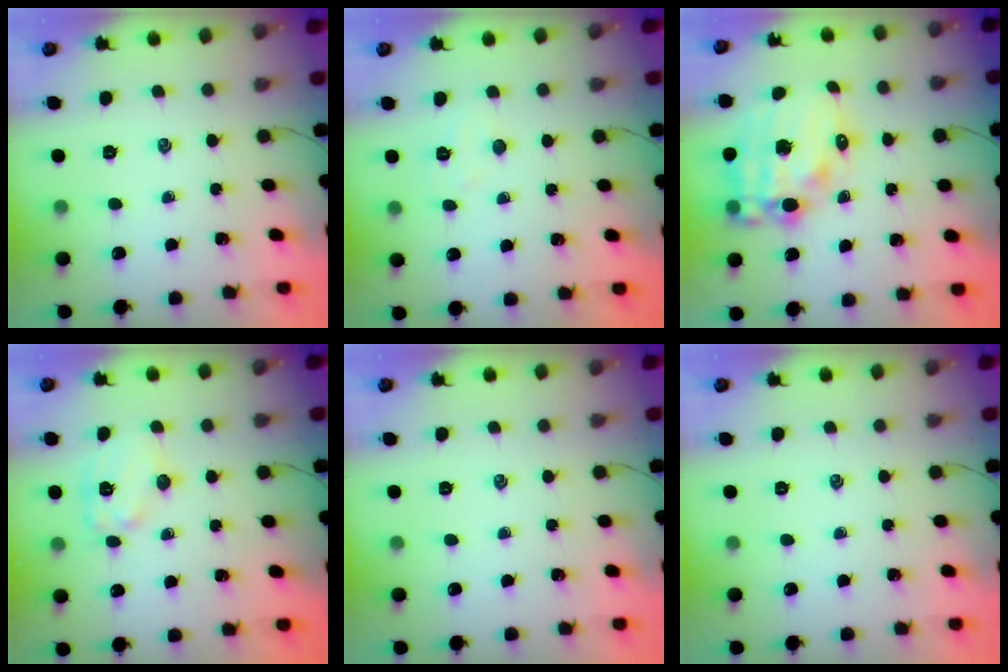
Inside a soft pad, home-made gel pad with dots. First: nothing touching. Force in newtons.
{"total": 4.1, "press": 4.0, "slide": 0.9}
{"total": 14.8, "press": 14.4, "slide": 3.4}
{"total": 8.4, "press": 8.4, "slide": 0.1}
{"total": 0.0}
{"total": 0.0}